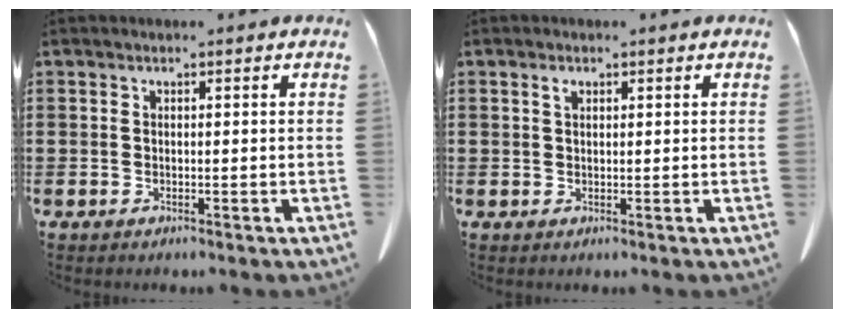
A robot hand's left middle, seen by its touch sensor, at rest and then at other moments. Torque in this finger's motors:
{"motor_torque": [0.75, 0.78, 0.01, 0.04]}